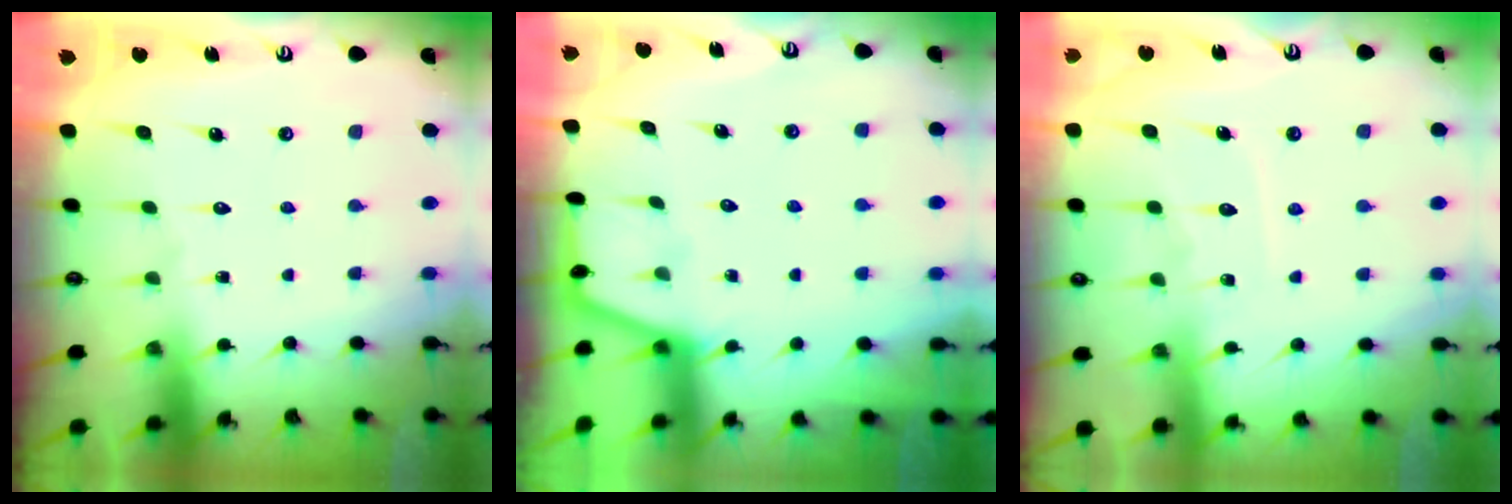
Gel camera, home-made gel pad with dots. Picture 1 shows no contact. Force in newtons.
{"total": 1.2, "press": 1.2, "slide": 0.3}
{"total": 6.2, "press": 6.1, "slide": 0.7}